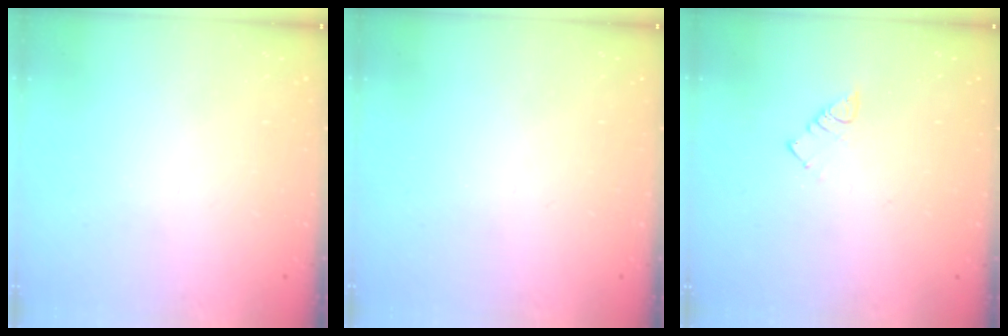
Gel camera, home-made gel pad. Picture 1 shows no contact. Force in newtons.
{"total": 0.0}
{"total": 3.1, "press": 3.1, "slide": 0.3}